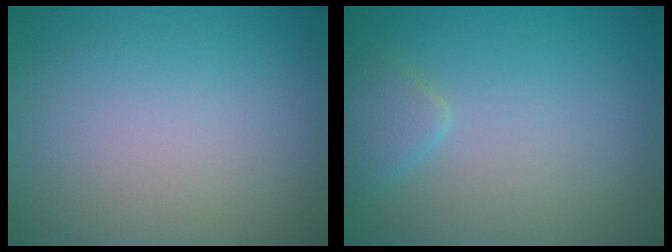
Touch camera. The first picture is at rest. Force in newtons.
{"total": 1.9, "press": 1.9, "slide": 0.1}